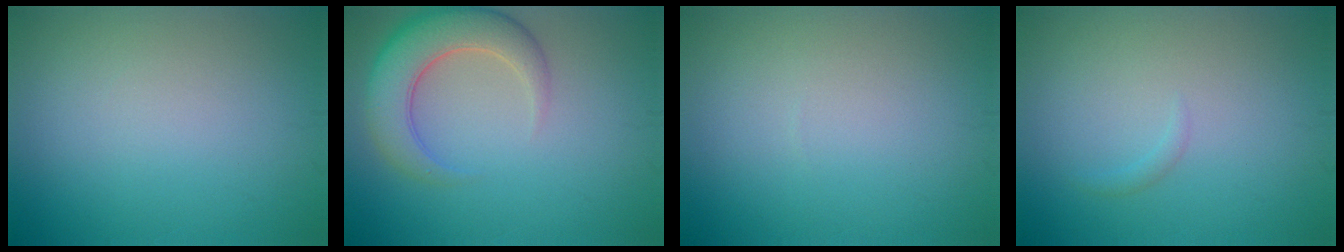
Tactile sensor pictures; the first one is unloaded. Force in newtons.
{"total": 6.0, "press": 6.0, "slide": 0.5}
{"total": 0.0}
{"total": 0.6, "press": 0.6, "slide": 0.1}